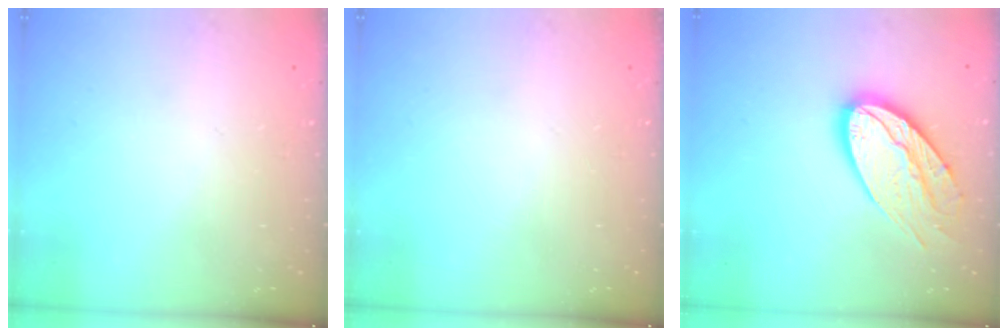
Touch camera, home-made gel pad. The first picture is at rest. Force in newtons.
{"total": 0.0}
{"total": 16.7, "press": 16.6, "slide": 1.5}